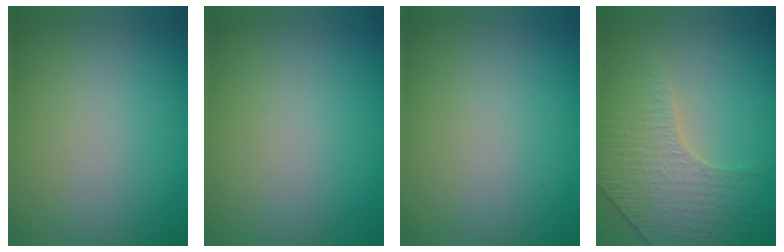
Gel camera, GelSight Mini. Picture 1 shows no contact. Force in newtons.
{"total": 0.0}
{"total": 0.0}
{"total": 3.9, "press": 3.5, "slide": 1.7}